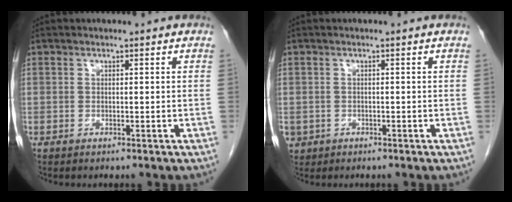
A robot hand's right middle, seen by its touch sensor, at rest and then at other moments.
{"total": 1.8, "force": [-0.7, 1.6, 0.4], "torque": [-0.006, 0.001, -0.006]}